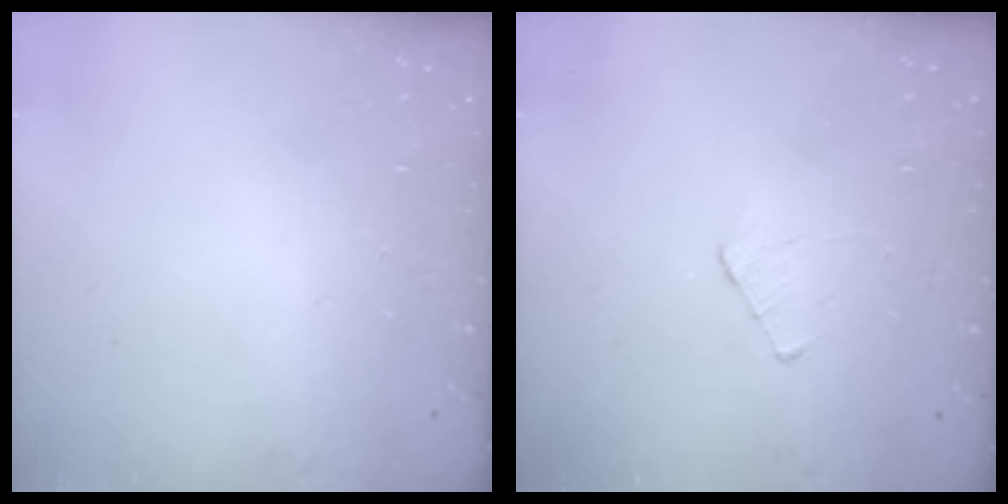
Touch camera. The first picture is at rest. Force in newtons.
{"total": 4.0, "press": 4.0, "slide": 0.4}